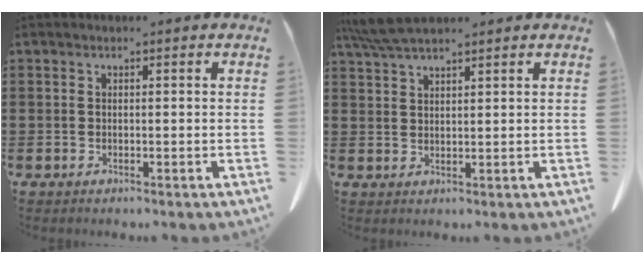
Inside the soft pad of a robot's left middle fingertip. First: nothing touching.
{"total": 4.8, "force": [4.0, 0.6, 2.6], "torque": [-0.062, -0.006, 0.076]}